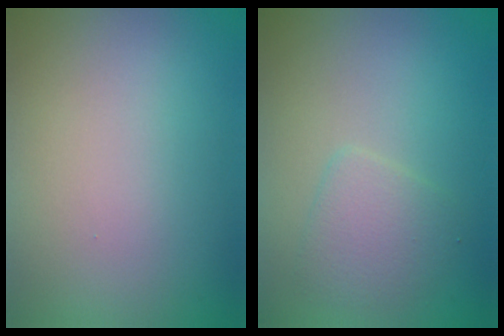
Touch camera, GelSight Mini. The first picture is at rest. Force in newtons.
{"total": 2.4, "press": 2.4, "slide": 0.1}